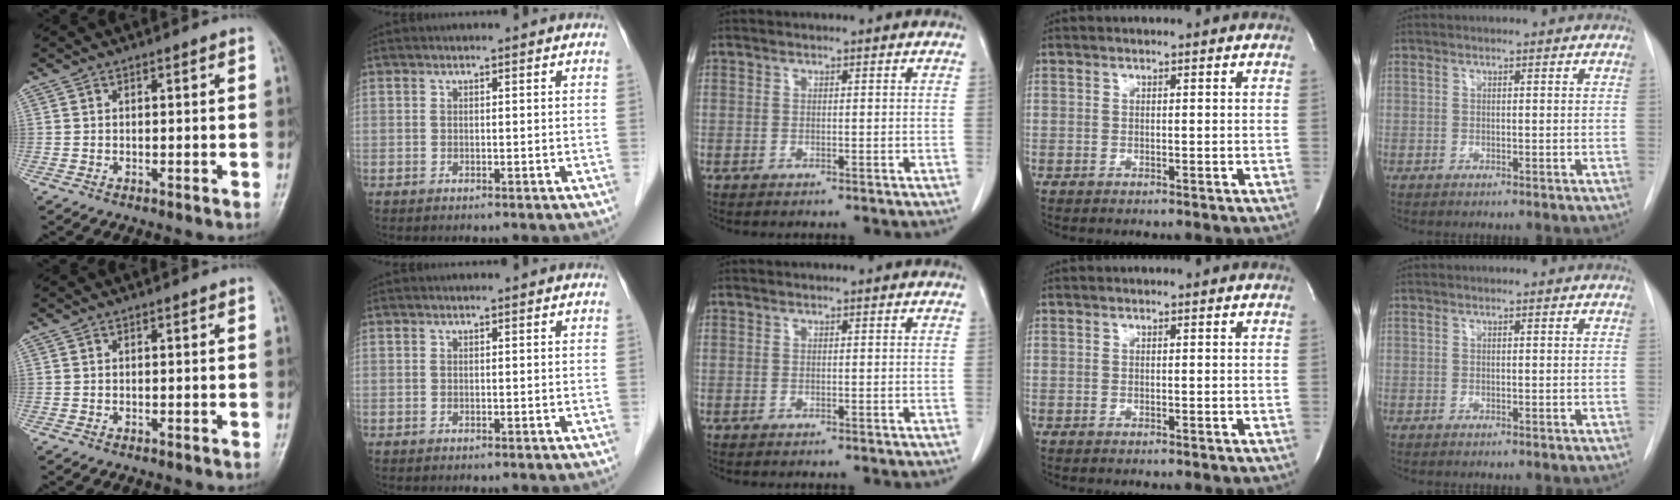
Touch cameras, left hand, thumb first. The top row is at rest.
{}